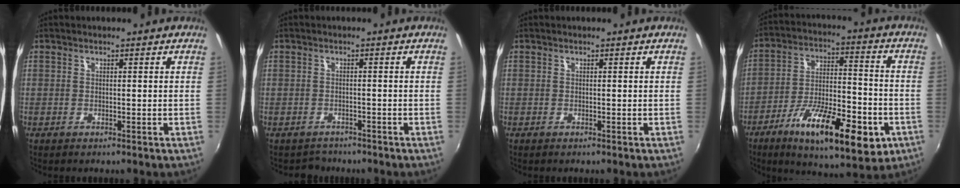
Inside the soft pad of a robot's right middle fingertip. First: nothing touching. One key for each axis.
{"total": 2.5, "fx": -2.0, "fy": 1.4, "fz": -0.5, "tx": 0.000, "ty": 0.006, "tz": -0.033}
{"total": 0.0}
{"total": 19.8, "fx": -9.7, "fy": 6.4, "fz": 16.0, "tx": -0.278, "ty": -0.026, "tz": -0.147}